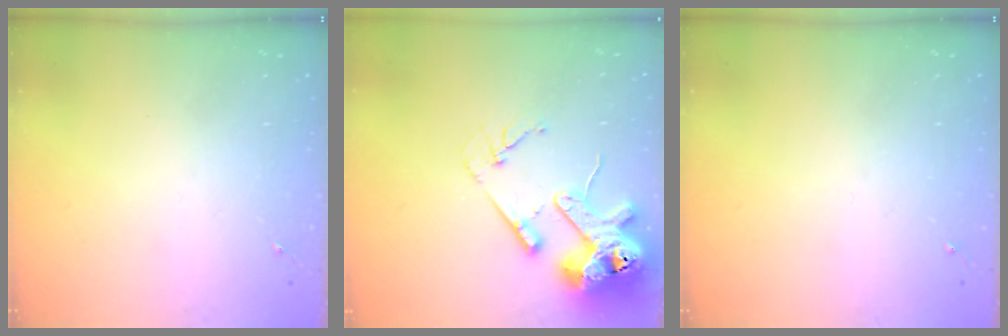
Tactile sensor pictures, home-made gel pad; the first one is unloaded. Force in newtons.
{"total": 18.8, "press": 18.7, "slide": 2.4}
{"total": 0.0}